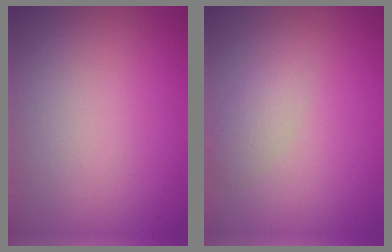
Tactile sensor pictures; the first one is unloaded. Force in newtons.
{"total": 1.8, "press": 1.8, "slide": 0.2}